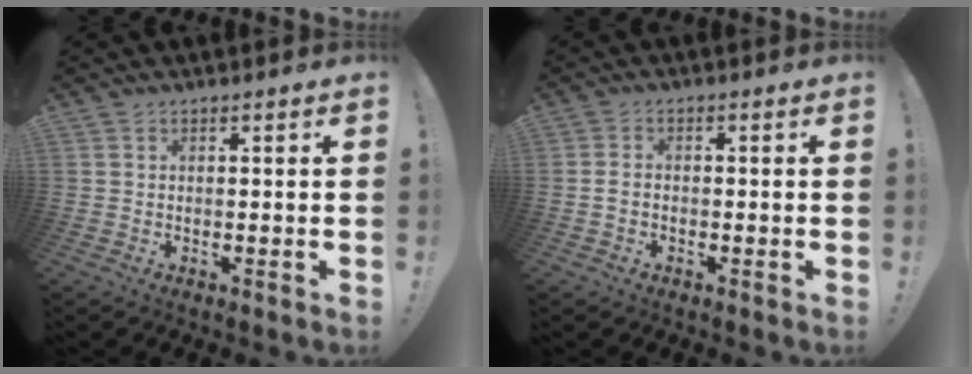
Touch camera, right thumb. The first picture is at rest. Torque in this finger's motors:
{"motor_torque": [0.11, -0.37, -0.09, 0.41, 0.07]}